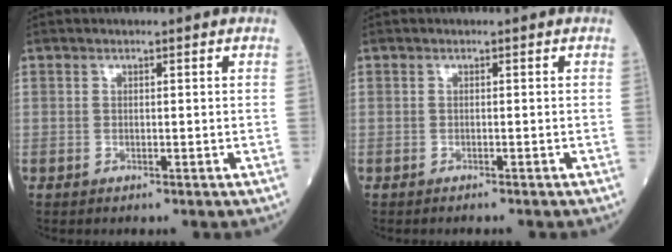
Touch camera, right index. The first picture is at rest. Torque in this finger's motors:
{"motor_torque": [0.08, -0.14, -0.05, 0.01]}